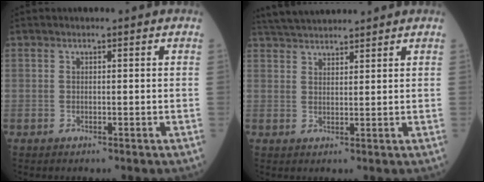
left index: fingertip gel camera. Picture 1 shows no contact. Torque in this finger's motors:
{"motor_torque": [-0.13, -0.27, 0.12, 0.09]}